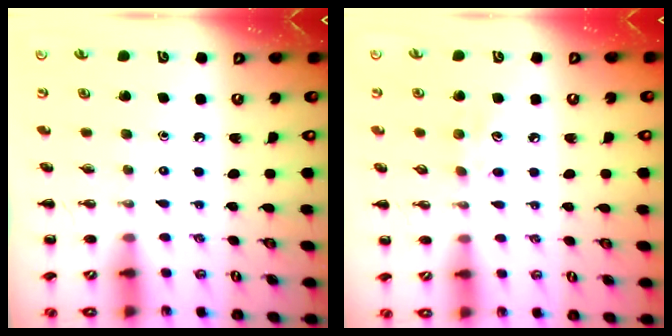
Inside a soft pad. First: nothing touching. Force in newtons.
{"total": 4.6, "press": 4.5, "slide": 1.2}